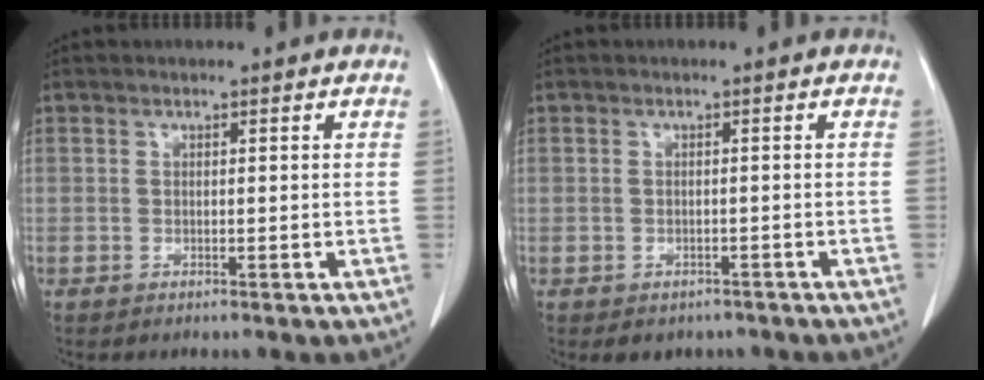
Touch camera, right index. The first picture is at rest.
{"total": 3.3, "force": [-2.4, 2.2, 0.4], "torque": [-0.001, 0.006, -0.030]}